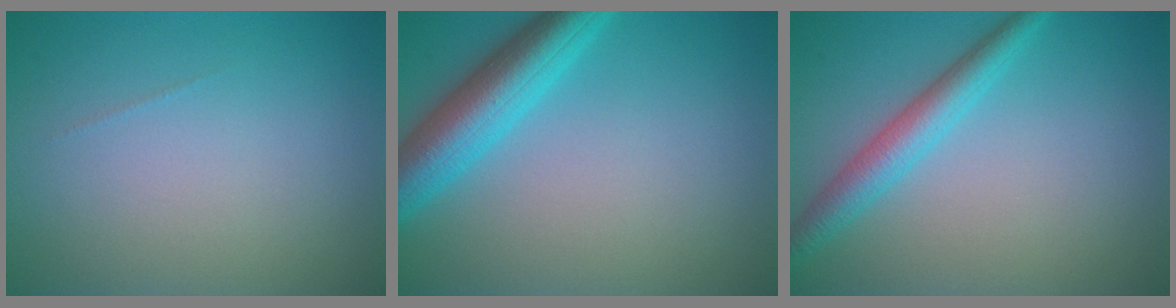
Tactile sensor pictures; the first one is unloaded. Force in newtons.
{"total": 6.0, "press": 6.0, "slide": 0.3}
{"total": 3.4, "press": 3.4, "slide": 0.1}